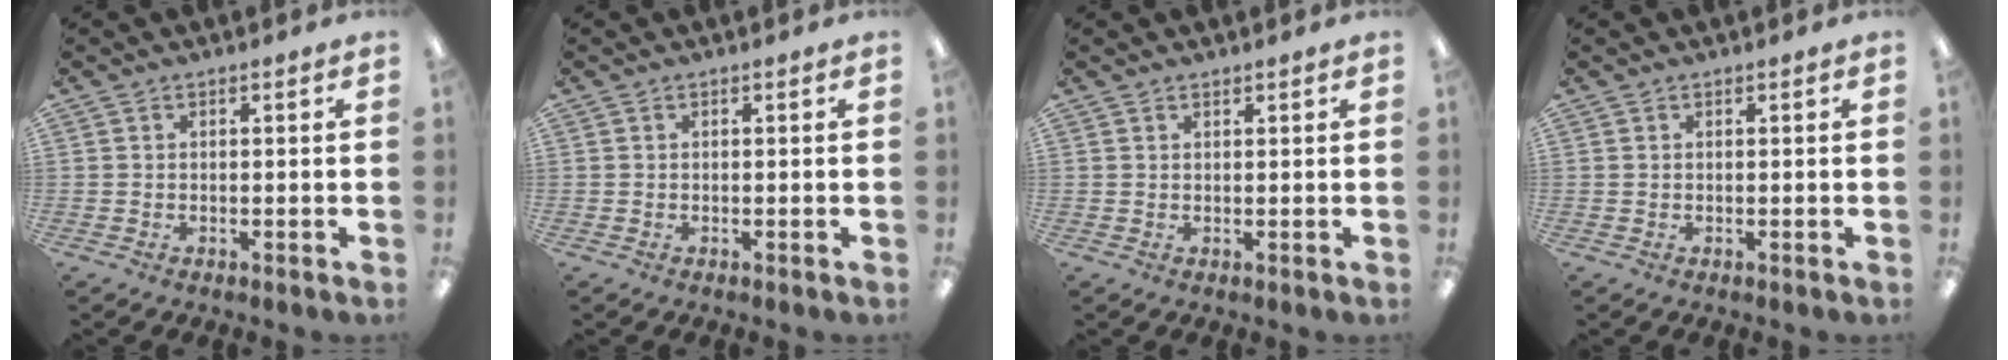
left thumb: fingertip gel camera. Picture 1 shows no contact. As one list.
[{"total": 0.0}, {"total": 0.7, "force": [0.7, 0.1, 0.1], "torque": [-0.003, 0.000, 0.012]}, {"total": 0.0}]